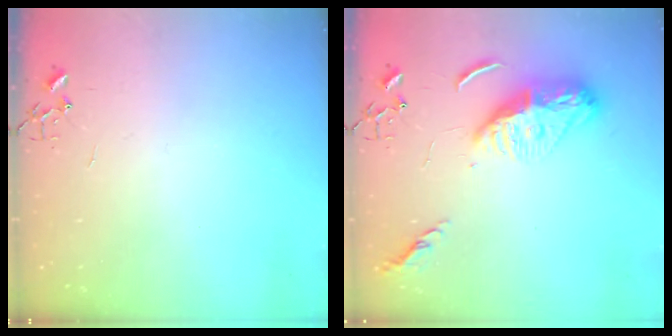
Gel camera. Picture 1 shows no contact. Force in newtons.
{"total": 12.4, "press": 12.3, "slide": 0.8}